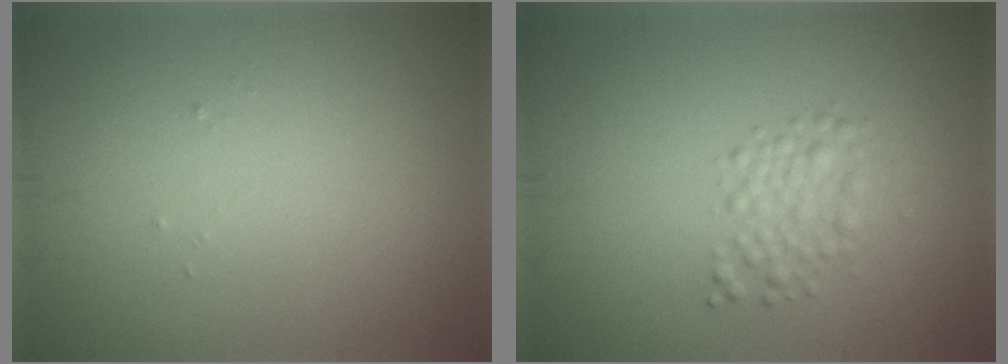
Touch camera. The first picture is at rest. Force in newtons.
{"total": 2.2, "press": 2.2, "slide": 0.1}